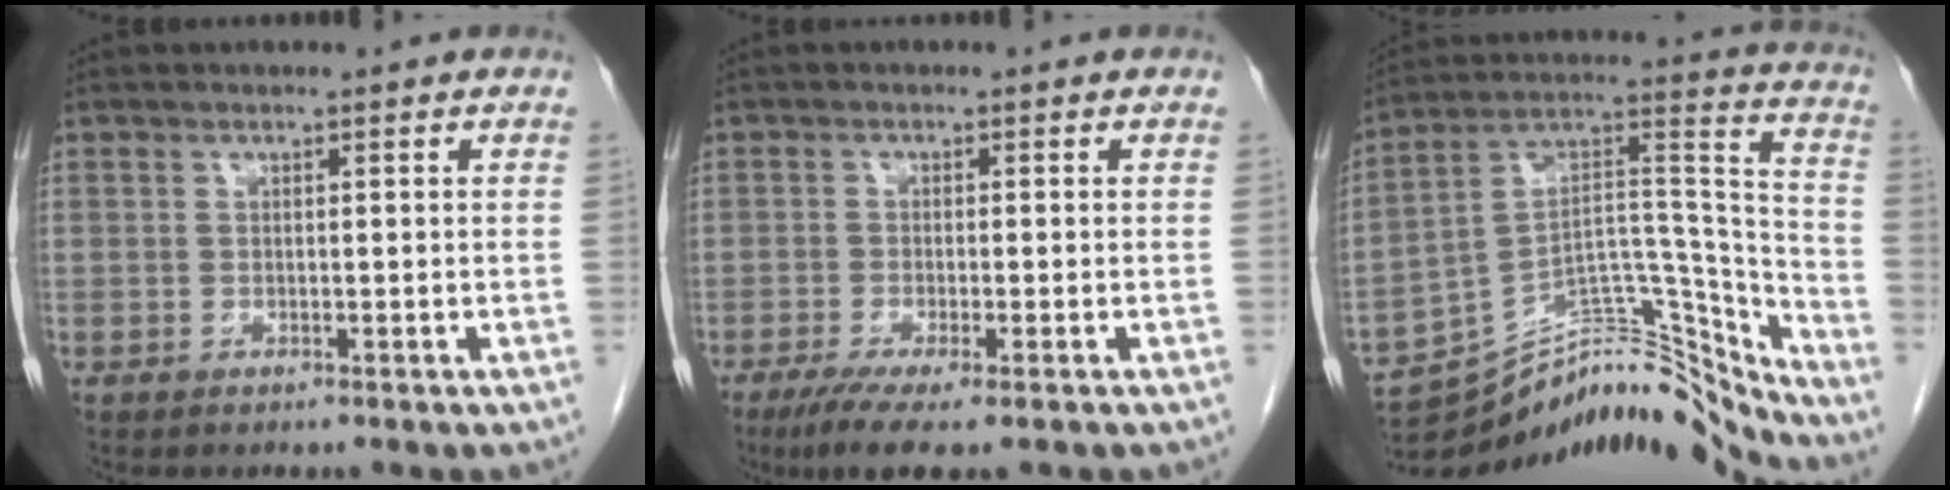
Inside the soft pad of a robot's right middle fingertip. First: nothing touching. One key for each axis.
{"total": 5.8, "fx": -3.8, "fy": 0.5, "fz": 4.4, "tx": -0.071, "ty": -0.016, "tz": -0.062}
{"total": 20.4, "fx": -19.7, "fy": 2.3, "fz": 5.0, "tx": -0.070, "ty": 0.069, "tz": -0.313}